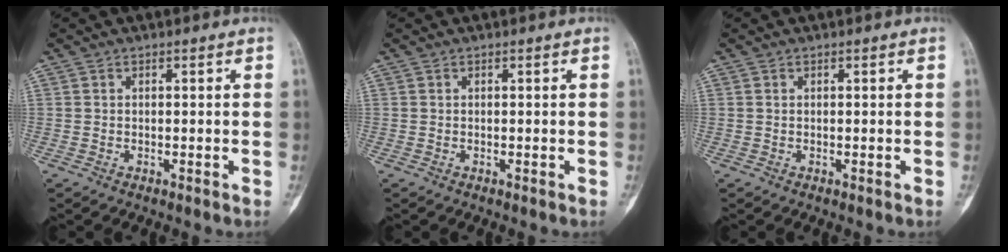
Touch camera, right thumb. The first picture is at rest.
{"total": 0.0}
{"total": 0.0}